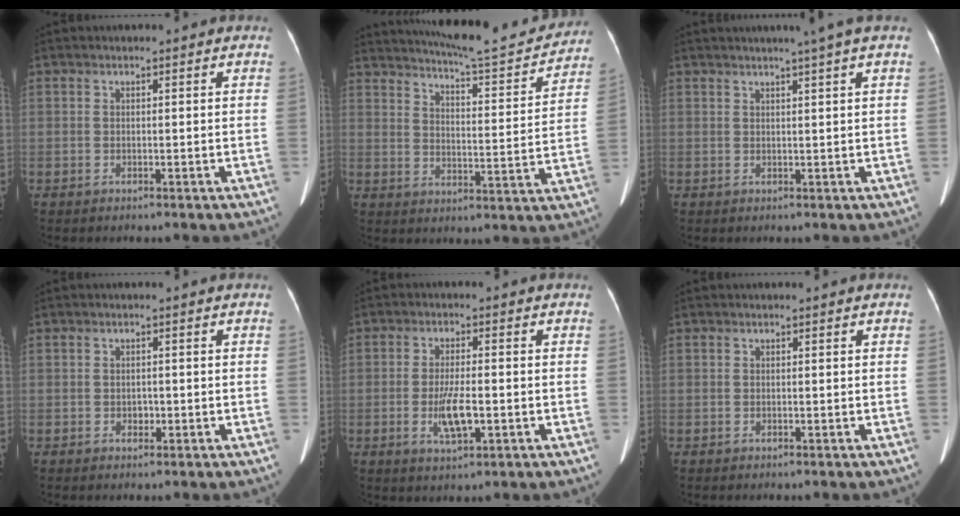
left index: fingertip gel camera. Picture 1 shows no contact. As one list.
[{"total": 18.6, "force": [17.4, 1.7, 6.3], "torque": [-0.096, -0.027, 0.230]}, {"total": 3.7, "force": [2.6, -1.1, 2.3], "torque": [-0.032, 0.007, 0.038]}, {"total": 1.0, "force": [-0.3, 0.8, 0.5], "torque": [-0.010, 0.002, -0.003]}, {"total": 5.3, "force": [-1.3, 1.2, 4.9], "torque": [-0.100, -0.007, -0.020]}, {"total": 0.0}]